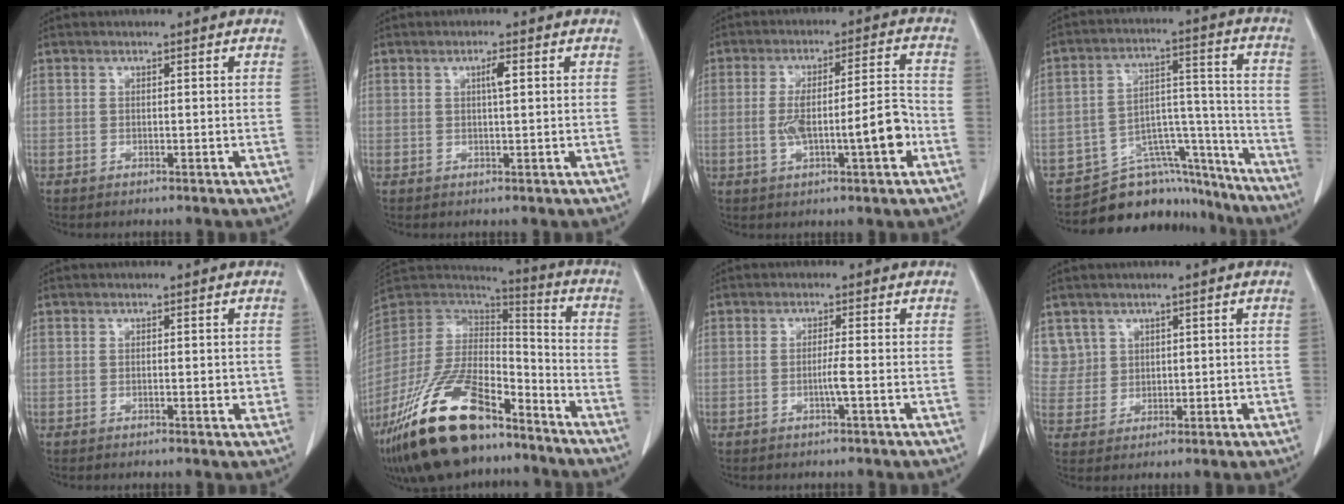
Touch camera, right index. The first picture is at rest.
{"total": 1.9, "force": [0.6, 0.1, 1.8], "torque": [-0.033, 0.002, 0.009]}
{"total": 10.4, "force": [-2.6, 1.6, 10.0], "torque": [-0.165, 0.019, -0.035]}
{"total": 14.5, "force": [-13.3, 5.4, 2.1], "torque": [-0.011, 0.074, -0.198]}
{"total": 1.6, "force": [-0.1, 0.7, 1.4], "torque": [-0.015, 0.000, 0.000]}
{"total": 23.7, "force": [-16.3, 8.8, 14.9], "torque": [-0.306, -0.009, -0.292]}
{"total": 1.8, "force": [-0.6, -0.4, 1.7], "torque": [-0.032, -0.002, -0.011]}
{"total": 4.8, "force": [2.6, 4.0, -0.3], "torque": [0.016, 0.006, 0.056]}